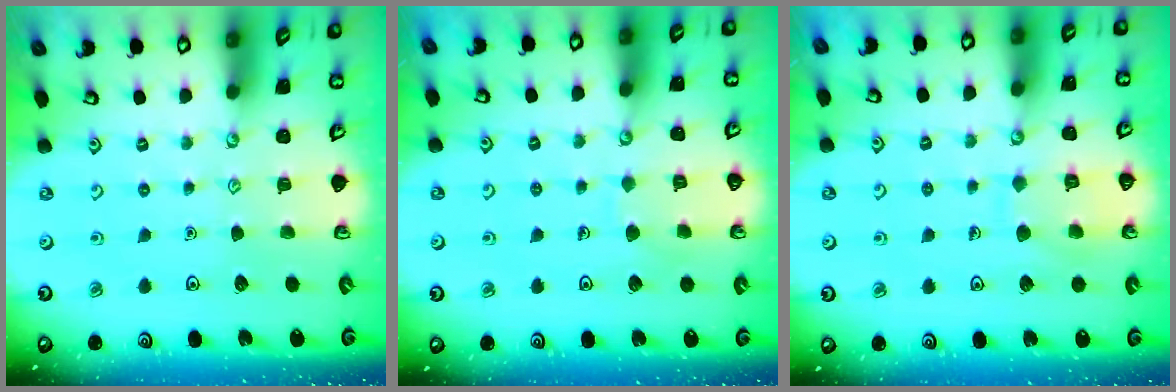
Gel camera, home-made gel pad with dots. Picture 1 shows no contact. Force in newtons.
{"total": 5.7, "press": 5.7, "slide": 0.2}
{"total": 9.0, "press": 8.9, "slide": 0.8}